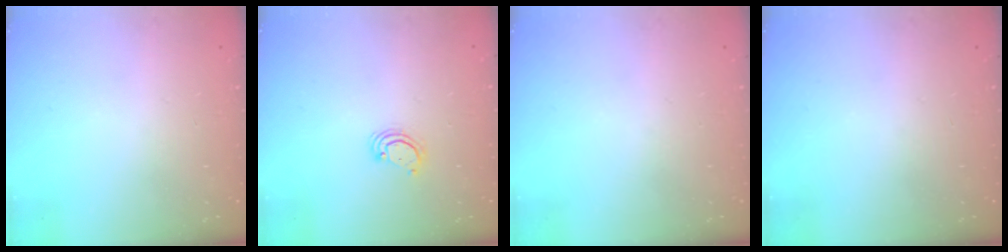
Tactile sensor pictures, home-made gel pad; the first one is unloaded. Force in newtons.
{"total": 4.2, "press": 4.2, "slide": 0.4}
{"total": 0.0}
{"total": 0.0}